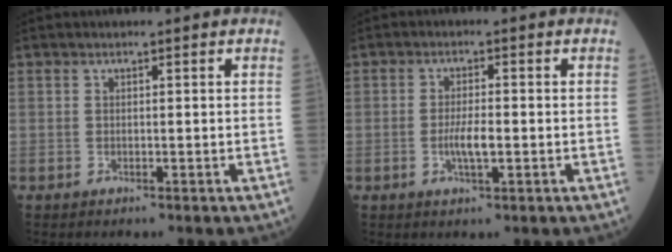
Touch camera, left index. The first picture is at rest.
{"total": 3.5, "force": [-0.8, 0.7, 3.4], "torque": [-0.069, -0.002, -0.014]}